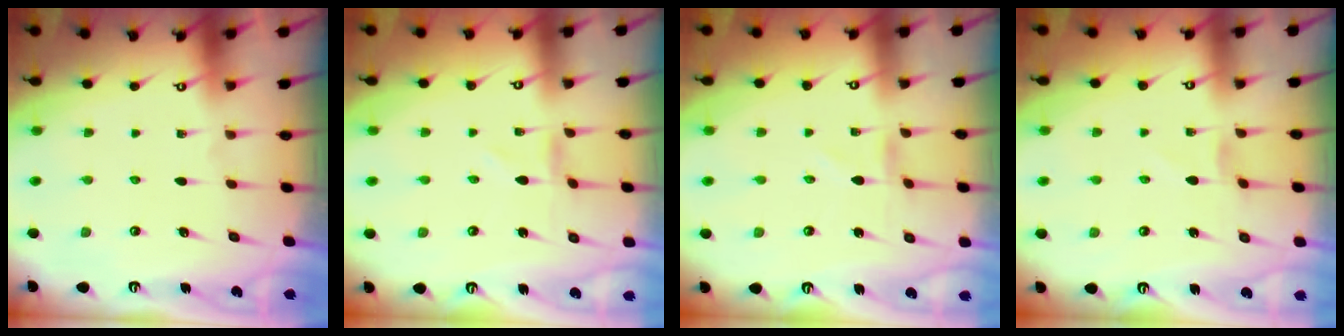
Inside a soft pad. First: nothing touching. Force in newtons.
{"total": 1.2, "press": 1.2, "slide": 0.1}
{"total": 1.0, "press": 1.0, "slide": 0.1}
{"total": 1.3, "press": 1.3, "slide": 0.2}